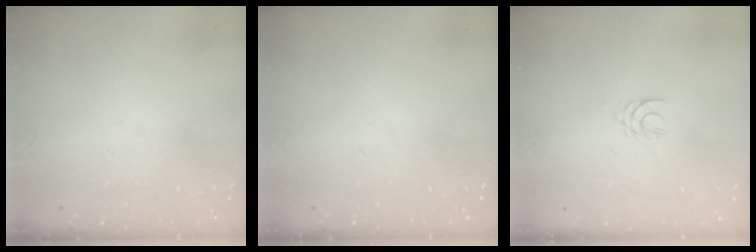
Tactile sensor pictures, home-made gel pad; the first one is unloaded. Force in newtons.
{"total": 0.0}
{"total": 2.5, "press": 2.5, "slide": 0.4}